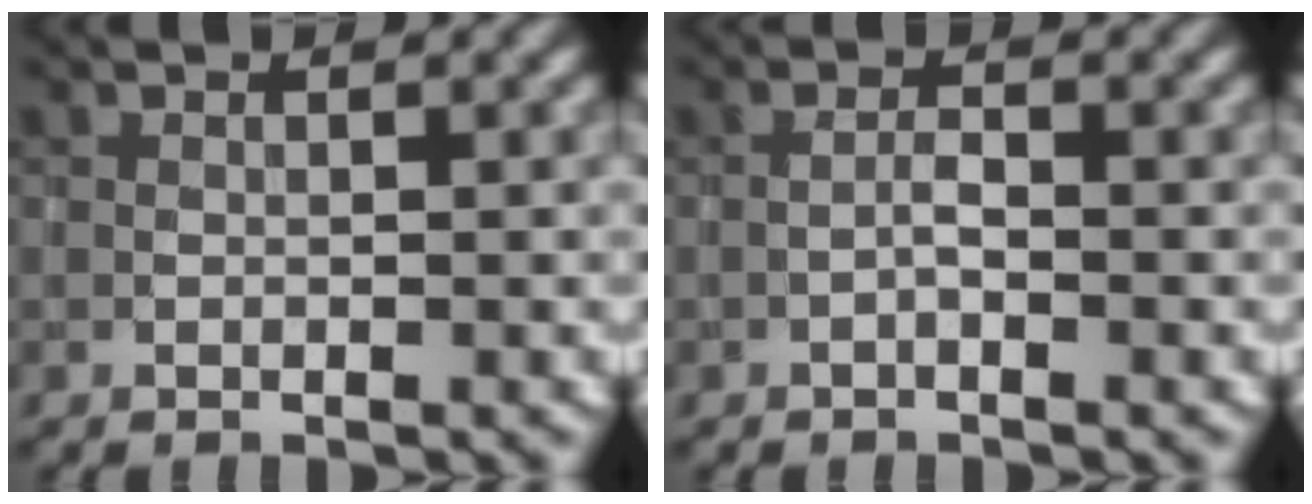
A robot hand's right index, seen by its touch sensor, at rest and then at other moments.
{"total": 1.1, "force": [-0.6, 0.3, 0.9], "torque": [-0.018, 0.004, -0.012]}